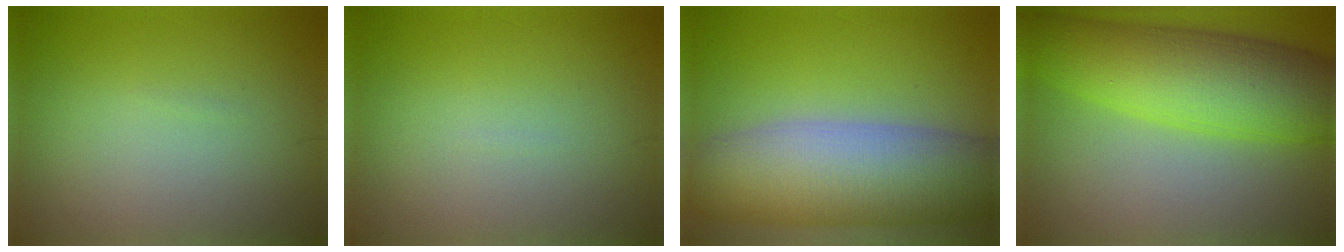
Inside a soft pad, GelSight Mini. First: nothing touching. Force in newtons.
{"total": 0.0}
{"total": 11.1, "press": 11.1, "slide": 0.7}
{"total": 10.7, "press": 10.7, "slide": 0.3}